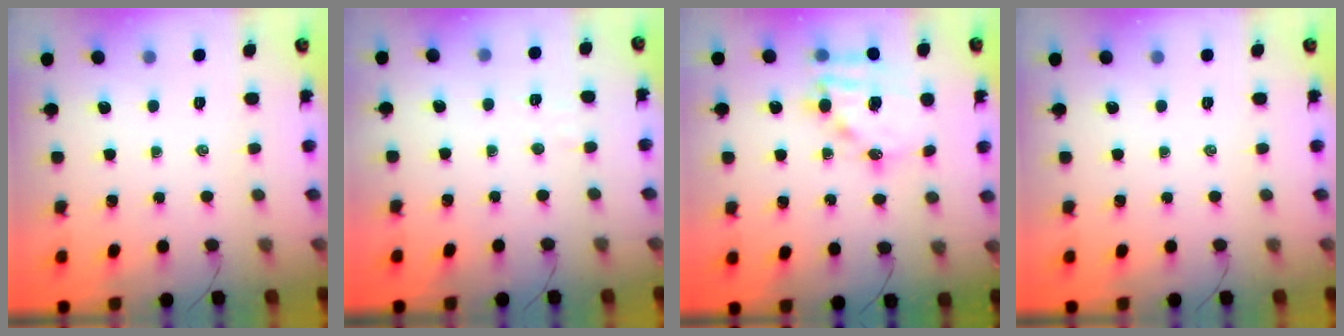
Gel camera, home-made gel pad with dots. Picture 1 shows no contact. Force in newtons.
{"total": 3.1, "press": 2.9, "slide": 0.9}
{"total": 13.9, "press": 13.6, "slide": 2.9}
{"total": 0.0}